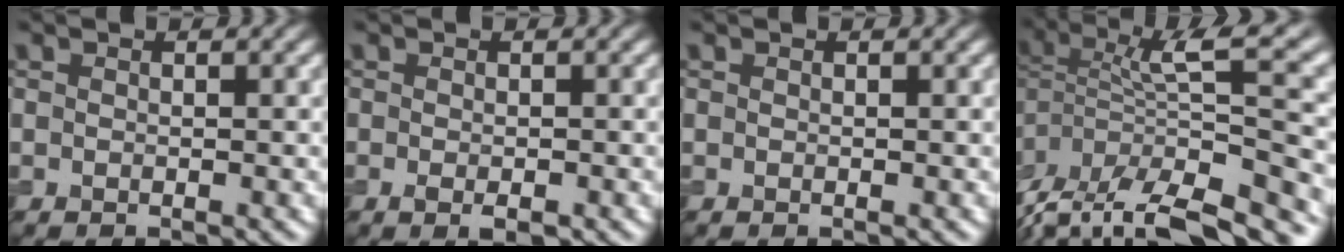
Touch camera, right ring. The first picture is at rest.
{"total": 1.5, "force": [-0.7, 0.5, 1.2], "torque": [-0.025, -0.003, -0.010]}
{"total": 0.0}
{"total": 11.0, "force": [-6.0, 3.7, 8.5], "torque": [-0.151, 0.019, -0.093]}